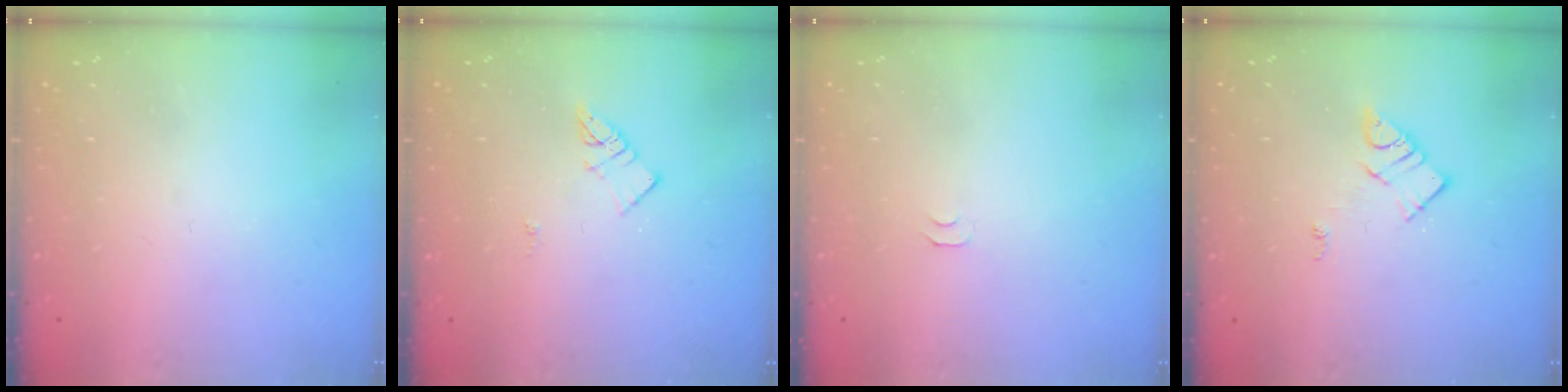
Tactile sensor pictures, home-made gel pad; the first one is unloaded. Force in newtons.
{"total": 3.3, "press": 3.3, "slide": 0.3}
{"total": 5.1, "press": 5.1, "slide": 0.5}
{"total": 7.4, "press": 7.4, "slide": 0.2}